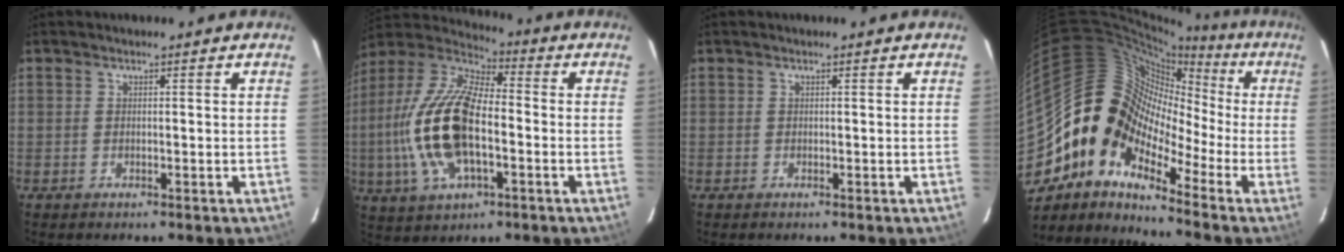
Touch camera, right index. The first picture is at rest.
{"total": 20.1, "force": [-3.2, 9.1, 17.7], "torque": [-0.374, 0.002, -0.064]}
{"total": 0.0}
{"total": 13.8, "force": [-5.0, 10.2, 7.8], "torque": [-0.121, 0.015, -0.126]}